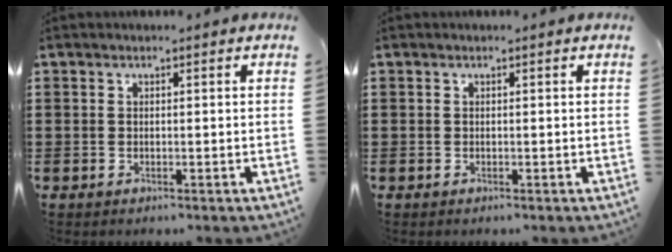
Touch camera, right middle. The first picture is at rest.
{"total": 0.0}